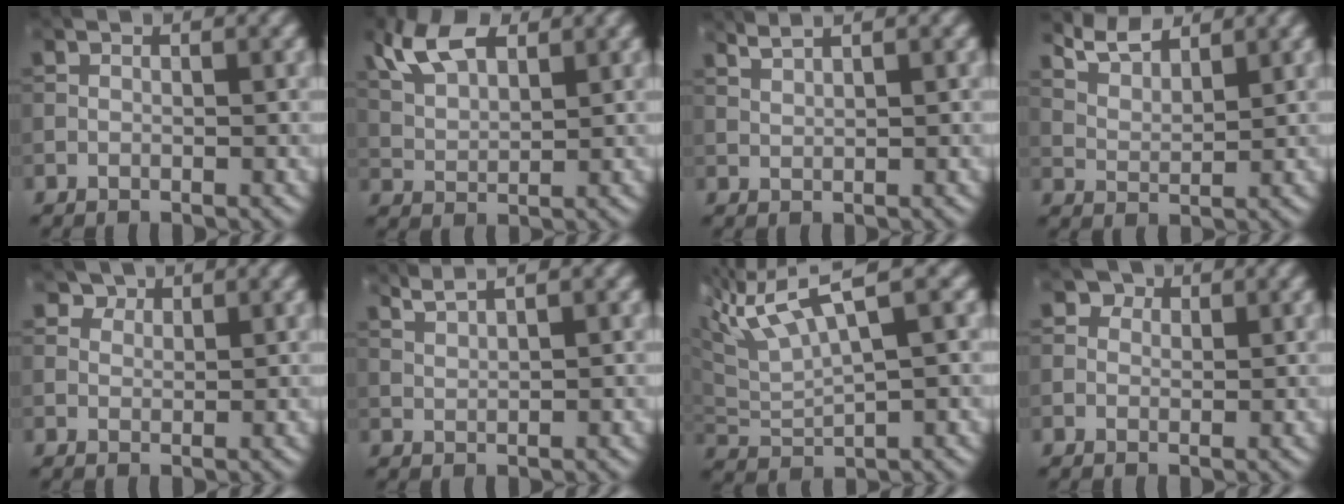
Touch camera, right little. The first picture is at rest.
{"total": 5.8, "force": [3.1, 2.9, 3.9], "torque": [-0.089, 0.010, 0.060]}
{"total": 2.0, "force": [1.7, 0.4, 1.1], "torque": [-0.014, 0.002, 0.025]}
{"total": 3.7, "force": [3.2, 1.0, 1.5], "torque": [-0.039, 0.004, 0.063]}
{"total": 2.2, "force": [1.7, 1.2, 0.6], "torque": [-0.014, -0.009, 0.035]}
{"total": 2.4, "force": [2.0, 0.4, 1.4], "torque": [-0.020, 0.007, 0.034]}
{"total": 6.1, "force": [3.7, 1.1, 4.7], "torque": [-0.102, 0.019, 0.070]}
{"total": 2.1, "force": [1.3, 1.4, 0.8], "torque": [-0.012, -0.005, 0.014]}